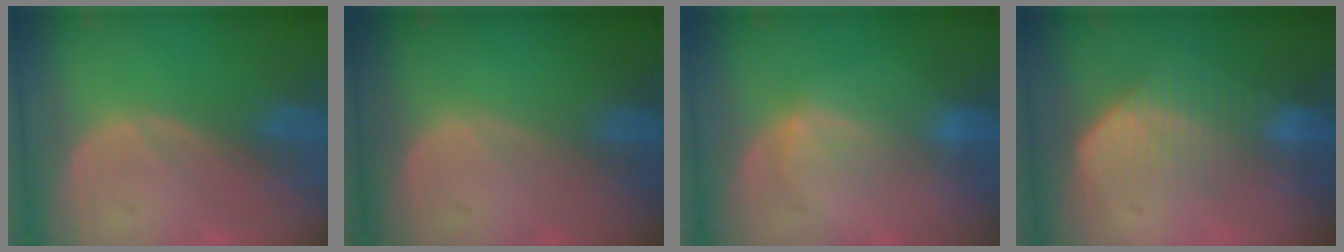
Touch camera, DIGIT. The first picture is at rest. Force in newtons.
{"total": 0.0}
{"total": 3.2, "press": 3.2, "slide": 0.4}
{"total": 7.5, "press": 6.2, "slide": 4.1}